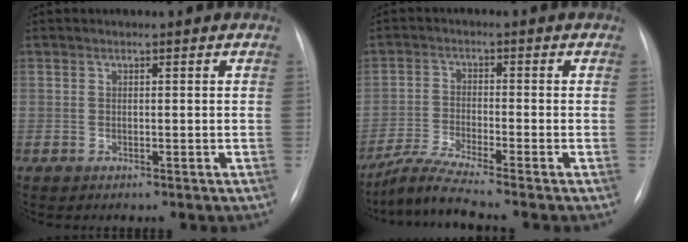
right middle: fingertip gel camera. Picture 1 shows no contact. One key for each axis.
{"total": 6.0, "fx": -5.2, "fy": -1.7, "fz": 2.5, "tx": -0.065, "ty": -0.030, "tz": -0.102}